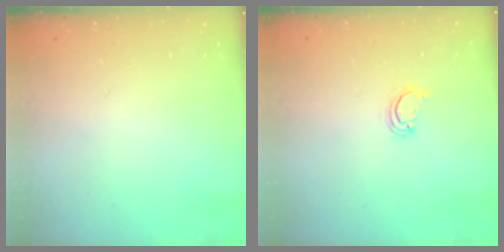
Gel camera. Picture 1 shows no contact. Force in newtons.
{"total": 2.5, "press": 2.5, "slide": 0.3}